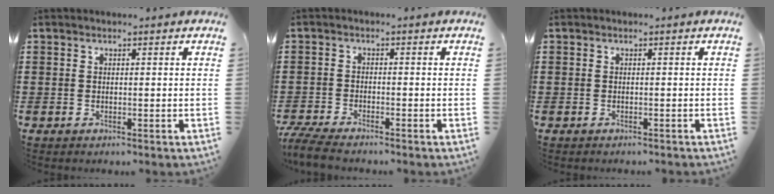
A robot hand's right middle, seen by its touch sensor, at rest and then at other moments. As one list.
[{"total": 3.7, "force": [-3.4, 0.1, 1.3], "torque": [-0.050, -0.014, -0.076]}, {"total": 0.5, "force": [-0.5, 0.2, -0.1], "torque": [0.001, 0.002, -0.011]}]